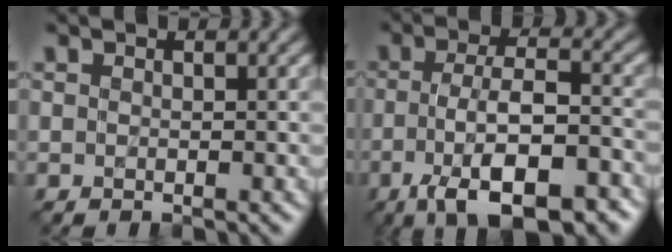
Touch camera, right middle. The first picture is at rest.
{"total": 9.8, "force": [-4.4, 3.6, 8.0], "torque": [-0.139, -0.001, -0.070]}